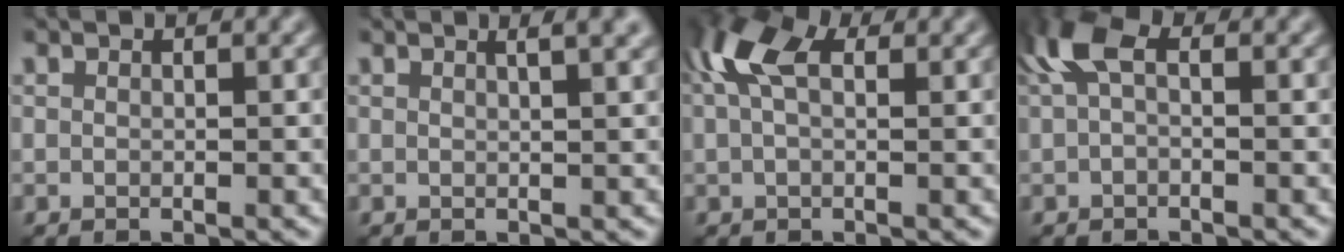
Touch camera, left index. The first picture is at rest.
{"total": 3.8, "force": [2.0, 1.5, 2.8], "torque": [-0.006, 0.016, 0.001]}
{"total": 6.0, "force": [2.1, 3.3, 4.6], "torque": [-0.112, 0.020, 0.031]}
{"total": 3.6, "force": [1.1, 1.7, 3.0], "torque": [-0.060, 0.012, 0.010]}